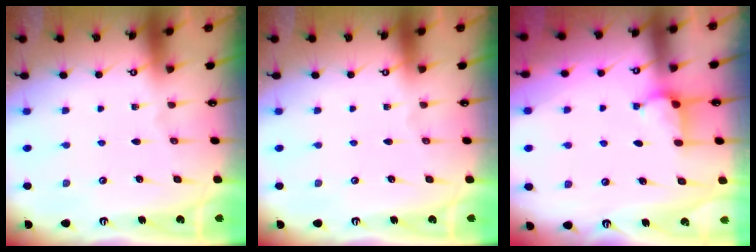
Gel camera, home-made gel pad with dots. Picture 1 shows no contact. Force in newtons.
{"total": 0.0}
{"total": 3.1, "press": 3.1, "slide": 0.2}